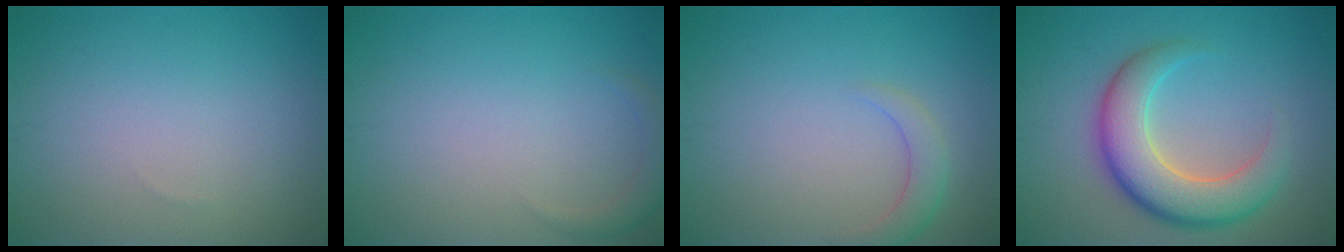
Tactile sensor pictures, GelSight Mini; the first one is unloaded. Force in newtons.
{"total": 1.4, "press": 1.4, "slide": 0.1}
{"total": 2.1, "press": 2.1, "slide": 0.2}
{"total": 7.3, "press": 7.2, "slide": 0.6}